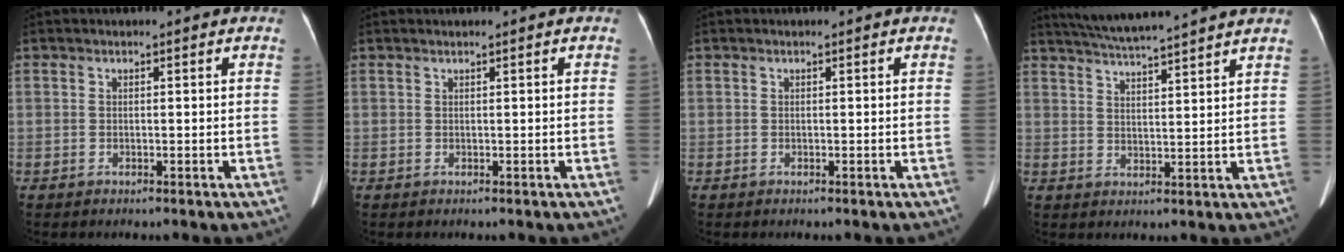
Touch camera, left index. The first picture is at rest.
{"total": 0.0}
{"total": 0.0}
{"total": 12.4, "force": [11.2, -1.0, 5.2], "torque": [-0.096, 0.020, 0.163]}